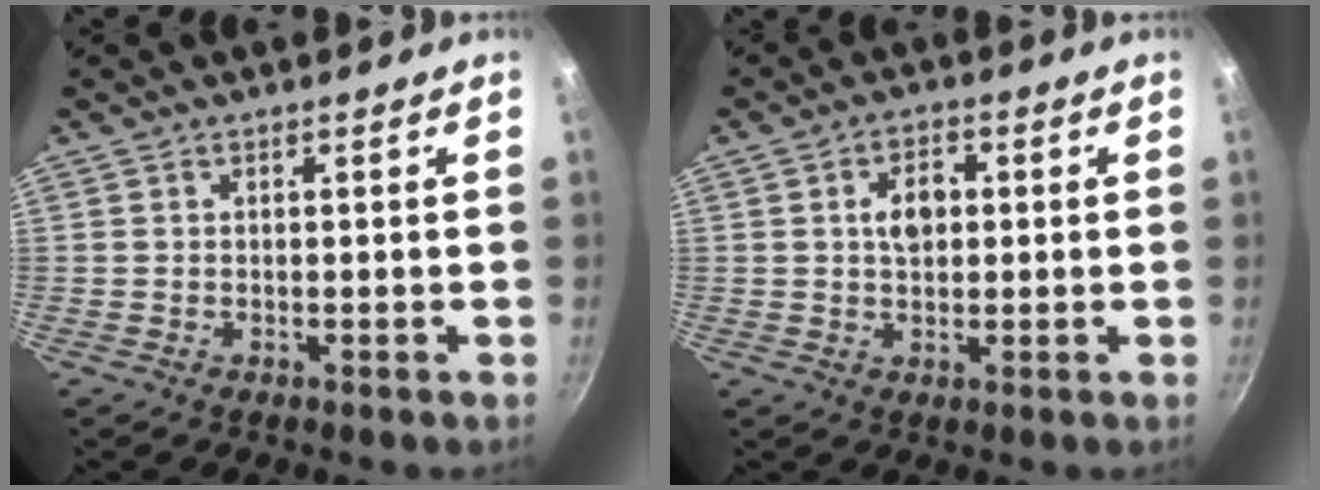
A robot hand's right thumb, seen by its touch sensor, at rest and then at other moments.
{"total": 5.4, "force": [0.8, 3.6, 4.0], "torque": [-0.046, 0.008, 0.010]}